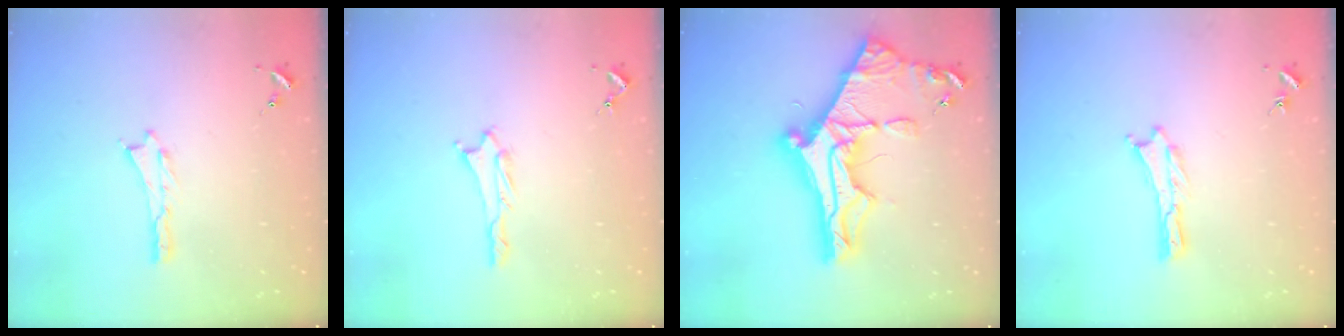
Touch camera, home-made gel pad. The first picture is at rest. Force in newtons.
{"total": 1.2, "press": 1.2, "slide": 0.1}
{"total": 12.4, "press": 12.3, "slide": 1.4}
{"total": 0.0}